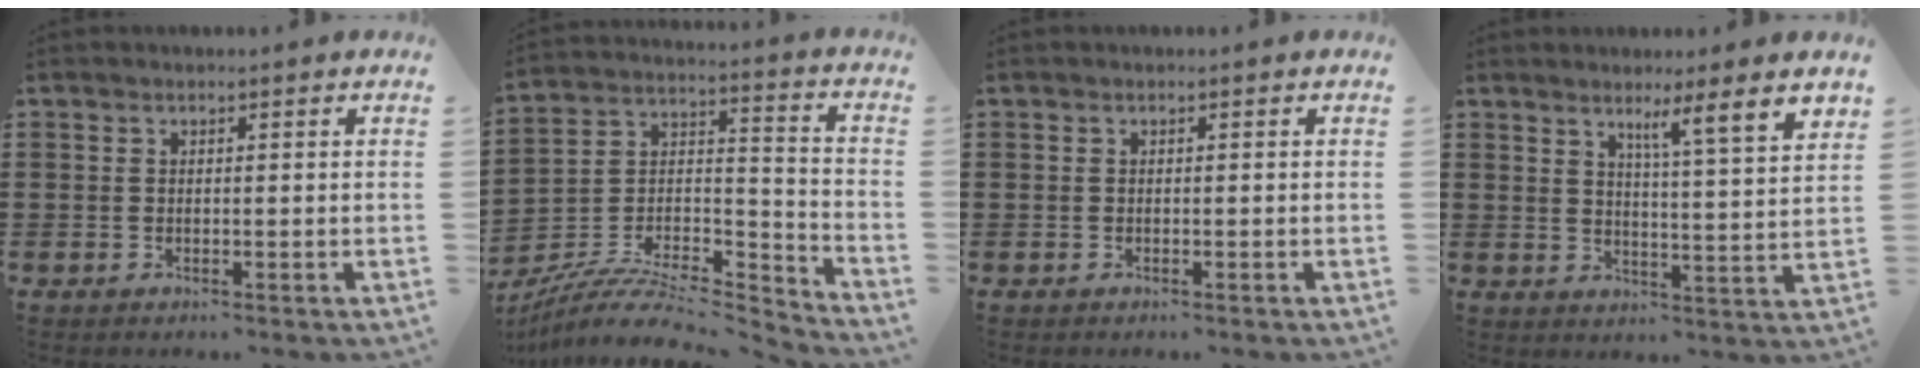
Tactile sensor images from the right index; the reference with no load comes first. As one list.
[{"total": 7.8, "force": [-6.6, 2.5, 3.2], "torque": [-0.063, 0.003, -0.134]}, {"total": 0.0}, {"total": 4.3, "force": [3.0, -1.0, 2.8], "torque": [-0.044, -0.029, 0.040]}]